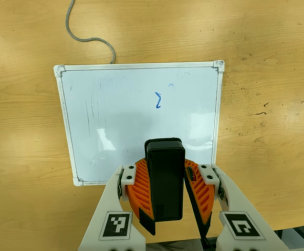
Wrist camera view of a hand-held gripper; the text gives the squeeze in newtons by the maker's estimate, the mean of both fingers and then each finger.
{"total": 7.9, "left": 8.6, "right": 7.2}